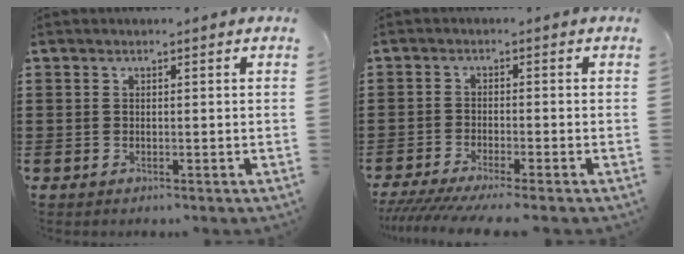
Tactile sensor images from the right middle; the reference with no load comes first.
{"total": 3.4, "force": [-2.8, -0.2, 1.8], "torque": [-0.036, -0.011, -0.056]}